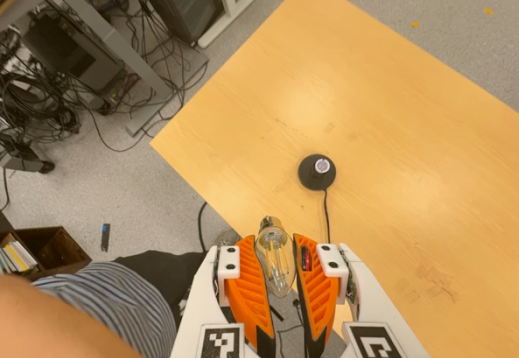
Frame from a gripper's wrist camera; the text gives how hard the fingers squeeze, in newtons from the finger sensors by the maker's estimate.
{"total": 21.0, "left": 26.3, "right": 15.6}